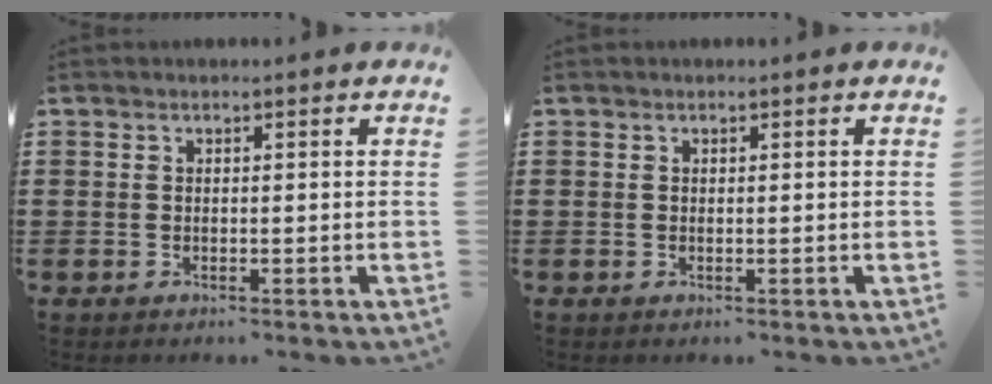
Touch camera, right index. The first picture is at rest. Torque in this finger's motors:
{"motor_torque": [1.07, 1.07, 0.00, 0.00]}